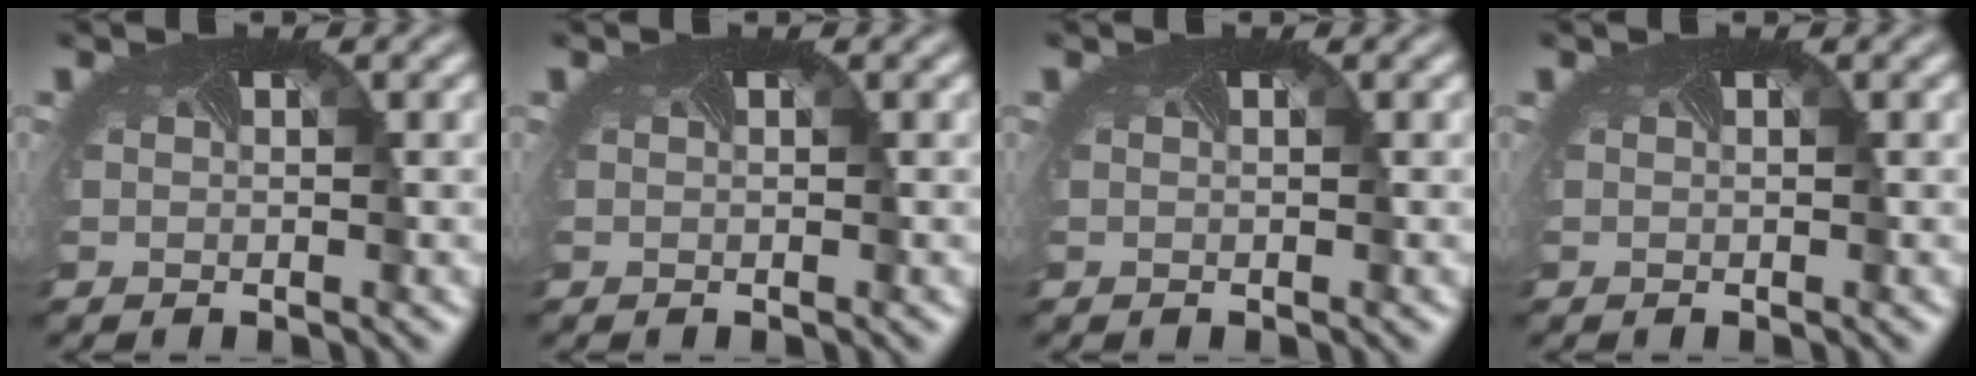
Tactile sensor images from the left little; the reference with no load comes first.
{"total": 0.0}
{"total": 0.0}
{"total": 0.0}